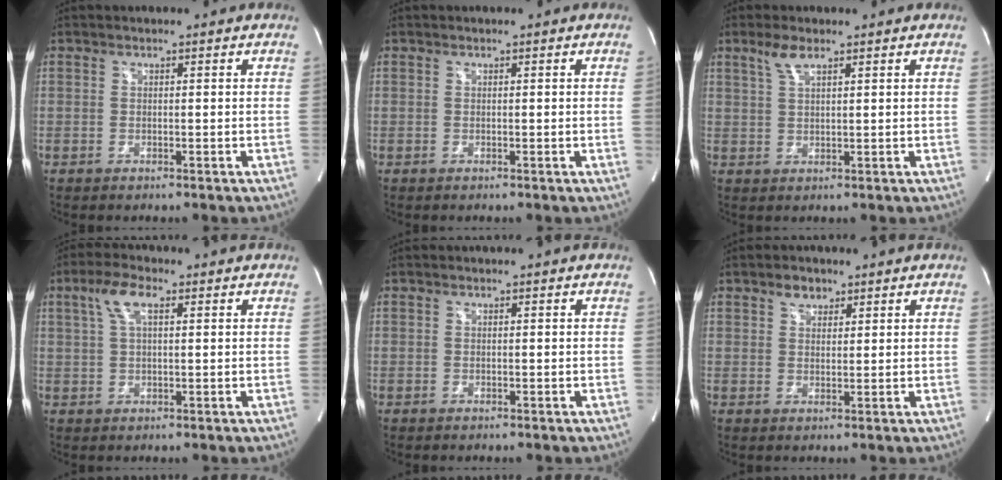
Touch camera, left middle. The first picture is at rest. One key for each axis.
{"total": 0.0}
{"total": 3.0, "fx": 2.1, "fy": 0.6, "fz": 2.1, "tx": -0.051, "ty": 0.006, "tz": 0.045}
{"total": 4.8, "fx": 2.0, "fy": 1.4, "fz": 4.1, "tx": -0.091, "ty": 0.018, "tz": 0.043}
{"total": 0.0}
{"total": 2.5, "fx": 1.7, "fy": 1.5, "fz": 0.9, "tx": -0.016, "ty": 0.005, "tz": 0.030}